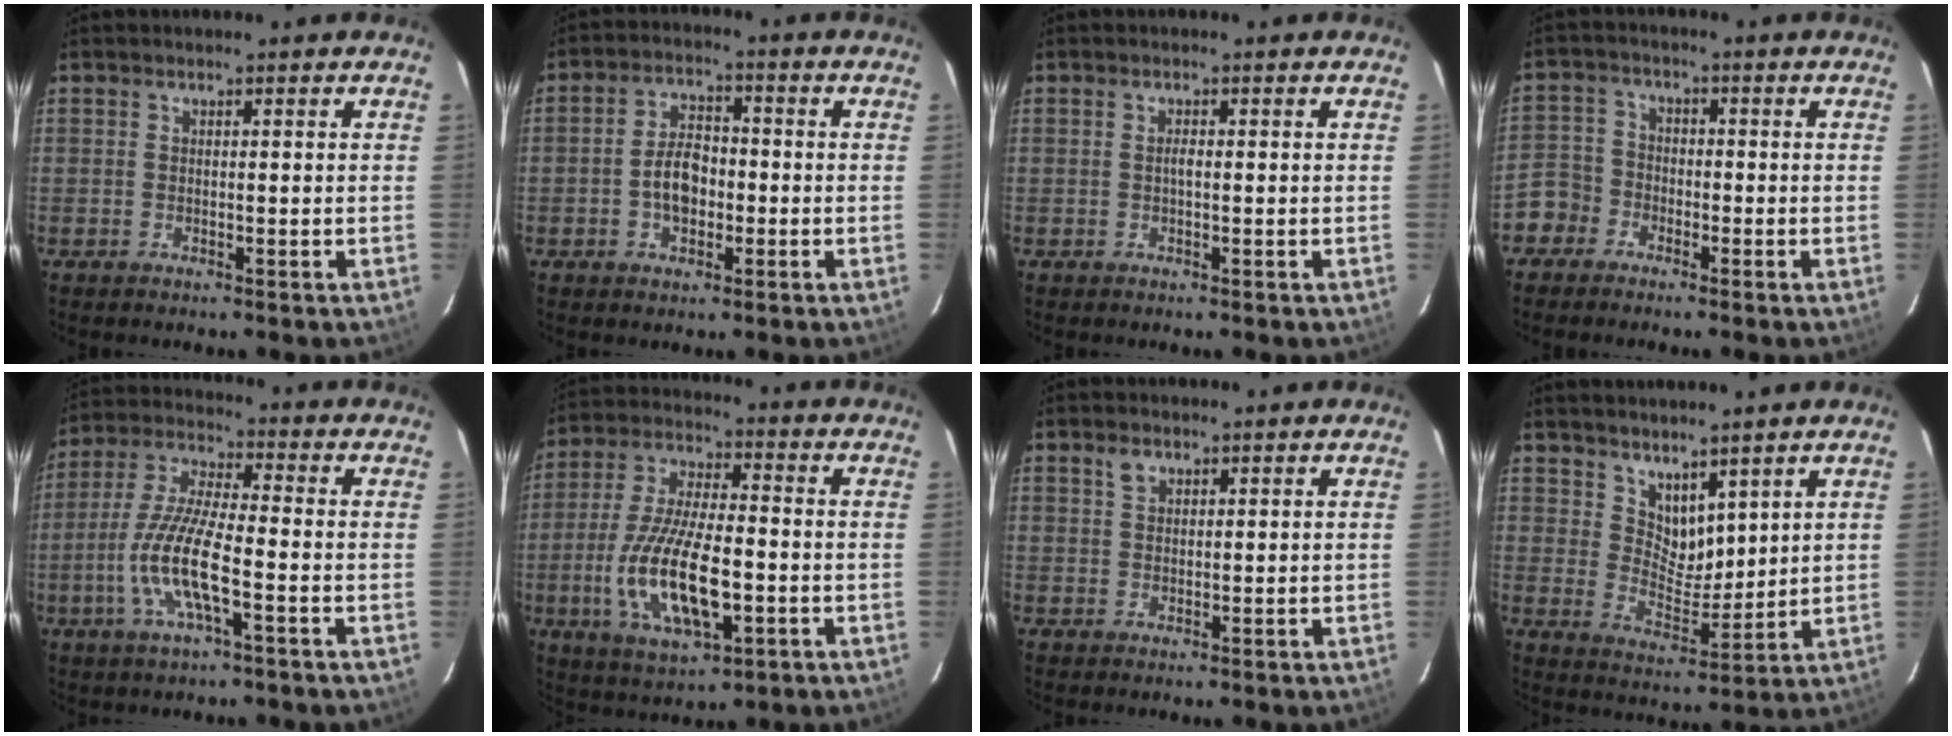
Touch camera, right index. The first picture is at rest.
{"total": 6.4, "force": [-1.5, 4.0, 4.9], "torque": [-0.092, 0.015, -0.021]}
{"total": 0.8, "force": [-0.1, 0.2, 0.8], "torque": [-0.014, 0.002, -0.002]}
{"total": 5.6, "force": [-3.7, 4.2, 0.5], "torque": [-0.016, 0.017, -0.082]}
{"total": 12.2, "force": [-3.8, 2.4, 11.4], "torque": [-0.240, -0.005, -0.076]}
{"total": 16.9, "force": [-4.2, 6.2, 15.1], "torque": [-0.314, -0.012, -0.073]}
{"total": 1.9, "force": [1.2, 1.1, 0.8], "torque": [-0.015, 0.003, 0.024]}
{"total": 7.0, "force": [5.3, 3.8, 2.5], "torque": [-0.032, -0.003, 0.104]}